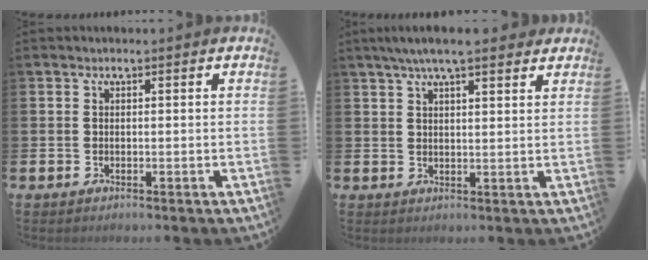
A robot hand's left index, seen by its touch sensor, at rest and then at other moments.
{"total": 5.8, "force": [4.9, 0.9, 2.9], "torque": [-0.060, -0.010, 0.086]}